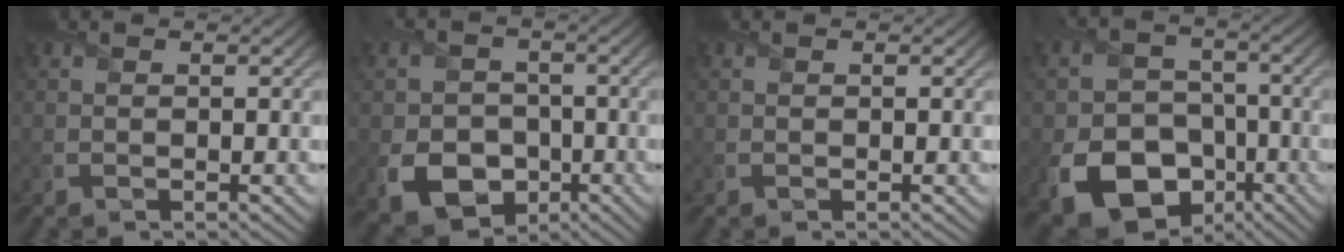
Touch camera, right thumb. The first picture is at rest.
{"total": 8.3, "force": [-2.9, 6.6, 4.2], "torque": [-0.093, -0.026, -0.055]}
{"total": 0.0}
{"total": 13.6, "force": [-5.9, 10.2, 6.8], "torque": [-0.143, -0.052, -0.103]}